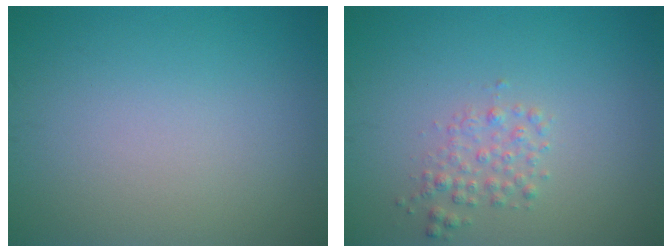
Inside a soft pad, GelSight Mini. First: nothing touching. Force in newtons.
{"total": 1.7, "press": 1.7, "slide": 0.1}